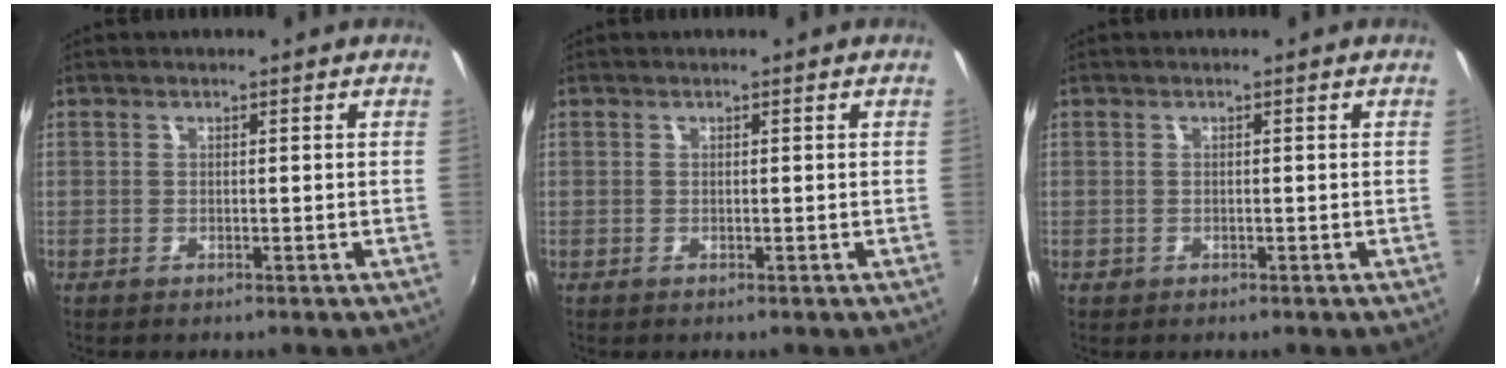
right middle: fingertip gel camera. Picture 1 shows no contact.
{"total": 0.0}
{"total": 0.7, "force": [-0.3, 0.6, 0.1], "torque": [-0.002, -0.003, -0.005]}